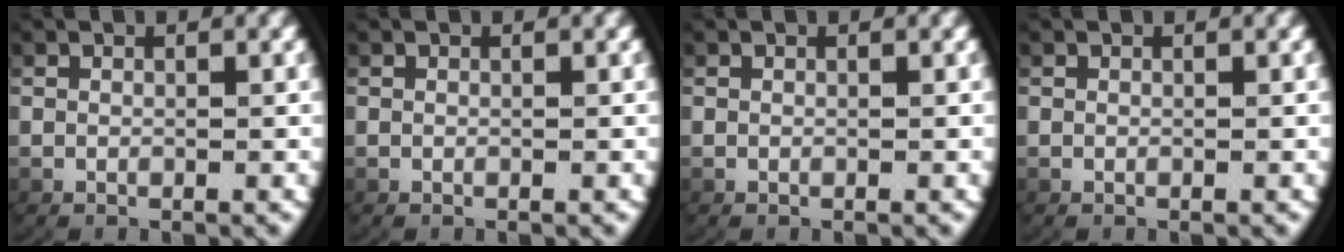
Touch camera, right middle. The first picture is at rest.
{"total": 0.0}
{"total": 0.0}
{"total": 0.0}